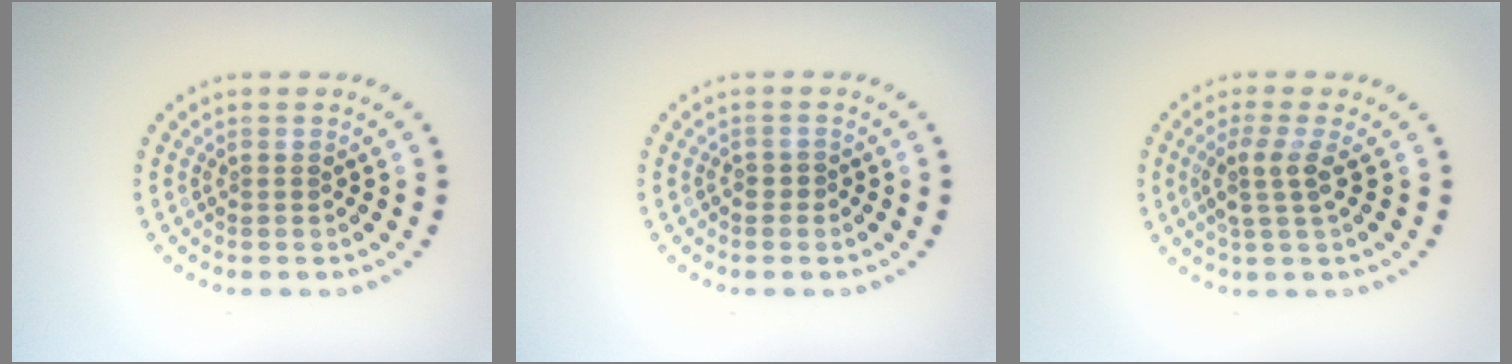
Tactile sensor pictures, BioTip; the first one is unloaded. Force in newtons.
{"total": 0.7, "press": 0.5, "slide": 0.5}
{"total": 2.6, "press": 2.0, "slide": 1.7}